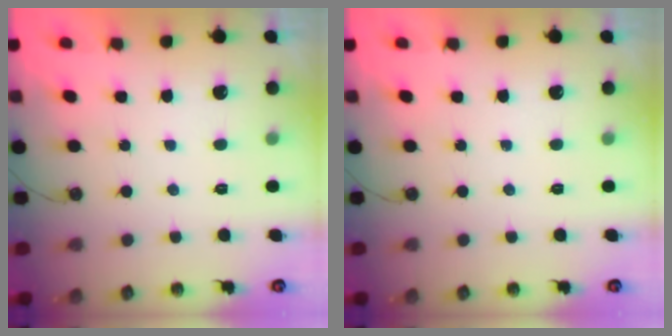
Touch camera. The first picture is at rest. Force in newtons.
{"total": 0.0}